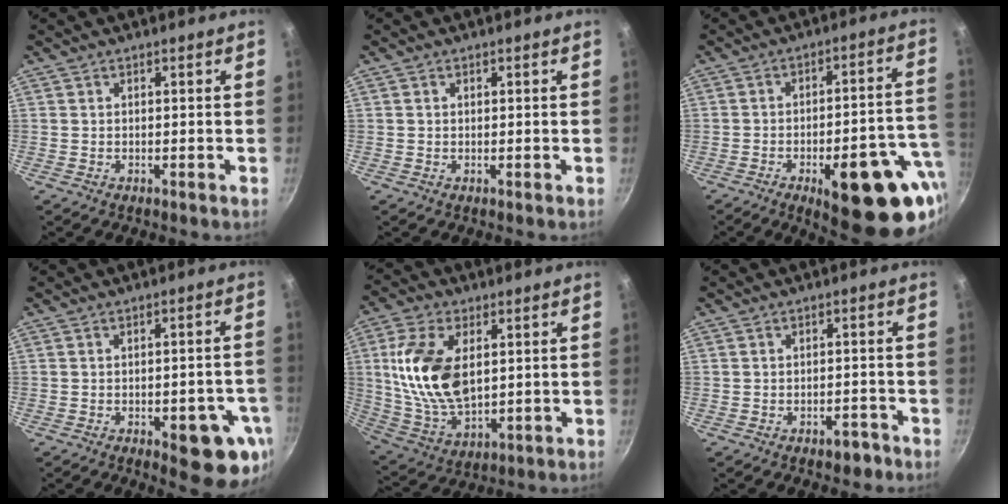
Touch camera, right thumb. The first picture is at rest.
{"total": 0.6, "force": [0.2, 0.5, 0.2], "torque": [-0.002, 0.004, 0.004]}
{"total": 23.5, "force": [-9.6, 7.9, 20.0], "torque": [-0.214, 0.025, -0.122]}
{"total": 11.6, "force": [-4.3, 4.6, 9.7], "torque": [-0.081, 0.011, -0.049]}
{"total": 16.8, "force": [3.1, 9.7, 13.4], "torque": [-0.245, -0.014, 0.069]}
{"total": 3.1, "force": [-2.1, 1.6, 1.6], "torque": [-0.009, 0.023, -0.017]}